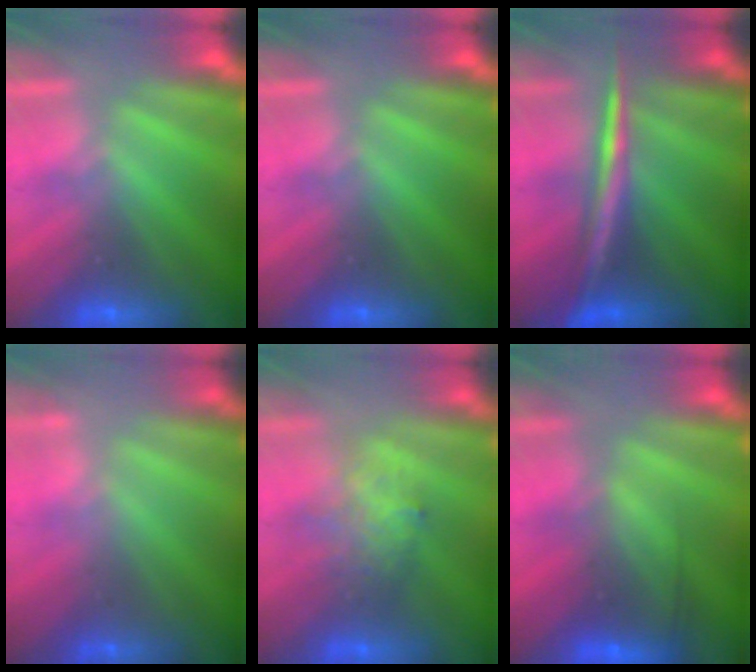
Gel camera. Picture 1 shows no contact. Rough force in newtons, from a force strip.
{"total": 0.0}
{"total": 2.9}
{"total": 2.4}
{"total": 2.6}
{"total": 8.8}